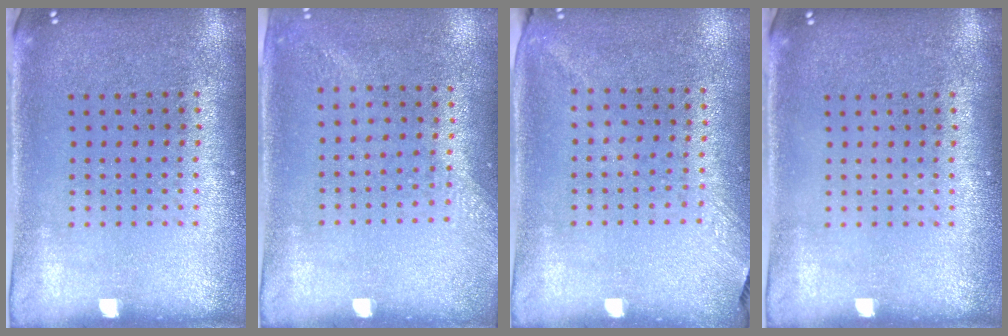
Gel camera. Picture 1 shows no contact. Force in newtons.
{"total": 1.4, "press": 1.1, "slide": 0.9}
{"total": 1.2, "press": 0.9, "slide": 0.7}
{"total": 0.0}